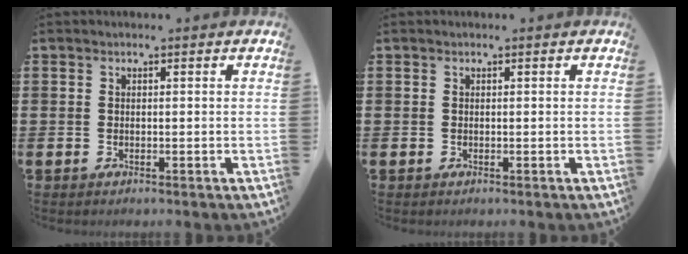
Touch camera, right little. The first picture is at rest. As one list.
[{"total": 0.0}]